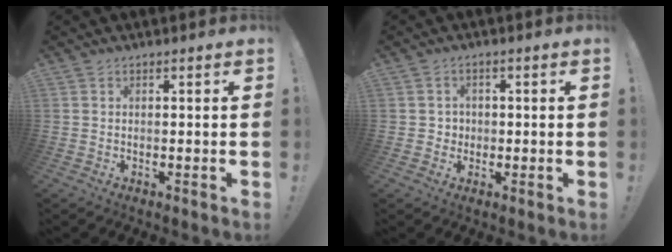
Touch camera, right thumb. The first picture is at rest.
{"total": 2.9, "force": [-0.1, 2.8, 0.6], "torque": [-0.014, 0.003, -0.002]}